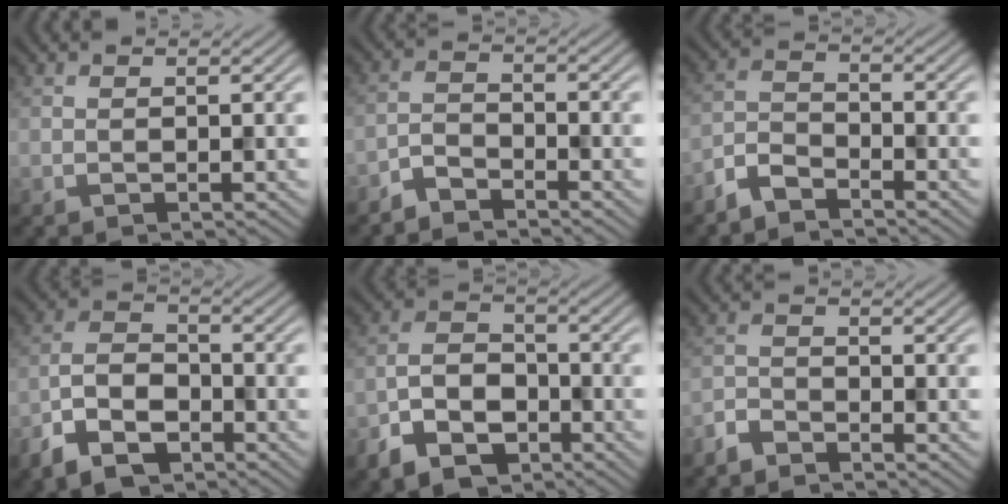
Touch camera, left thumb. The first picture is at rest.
{"total": 3.1, "force": [-2.8, 0.8, 0.9], "torque": [-0.020, -0.001, -0.068]}
{"total": 3.9, "force": [-3.4, 1.2, 1.6], "torque": [-0.038, -0.002, -0.083]}
{"total": 8.1, "force": [-5.1, 4.3, 4.5], "torque": [-0.099, -0.010, -0.109]}
{"total": 7.4, "force": [-4.3, 4.6, 3.9], "torque": [-0.085, -0.006, -0.091]}
{"total": 2.6, "force": [-2.4, 0.7, 0.6], "torque": [-0.012, -0.002, -0.059]}